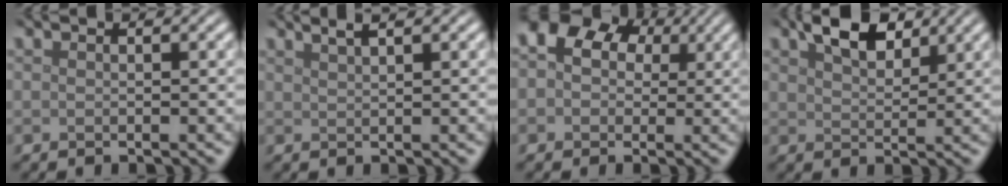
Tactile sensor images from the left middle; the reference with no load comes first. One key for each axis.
{"total": 2.3, "fx": 1.7, "fy": 0.7, "fz": 1.5, "tx": -0.005, "ty": 0.006, "tz": 0.012}
{"total": 8.9, "fx": 2.9, "fy": 7.2, "fz": 4.3, "tx": -0.059, "ty": 0.036, "tz": 0.003}
{"total": 4.5, "fx": 2.9, "fy": 2.1, "fz": 2.6, "tx": -0.046, "ty": 0.009, "tz": 0.048}